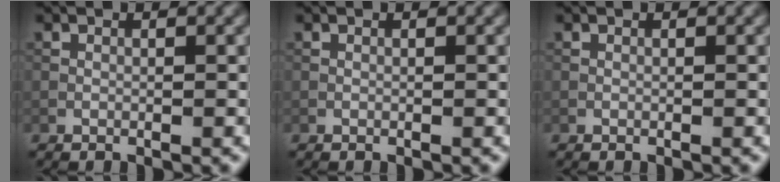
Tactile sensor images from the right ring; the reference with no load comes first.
{"total": 0.0}
{"total": 0.0}